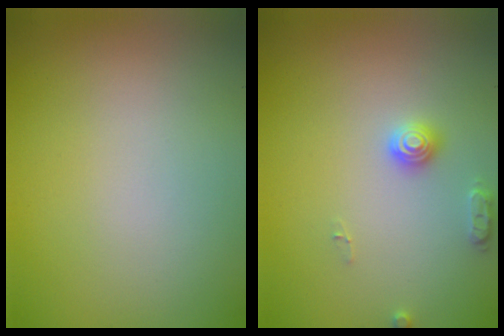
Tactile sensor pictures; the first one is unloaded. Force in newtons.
{"total": 2.0, "press": 2.0, "slide": 0.3}